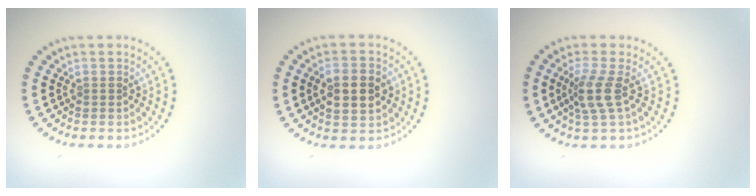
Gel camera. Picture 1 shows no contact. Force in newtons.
{"total": 3.7, "press": 3.7, "slide": 0.1}
{"total": 2.6, "press": 2.1, "slide": 1.6}